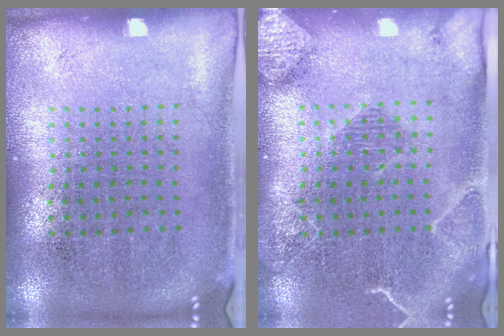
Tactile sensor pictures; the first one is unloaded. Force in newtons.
{"total": 2.2, "press": 2.1, "slide": 0.6}